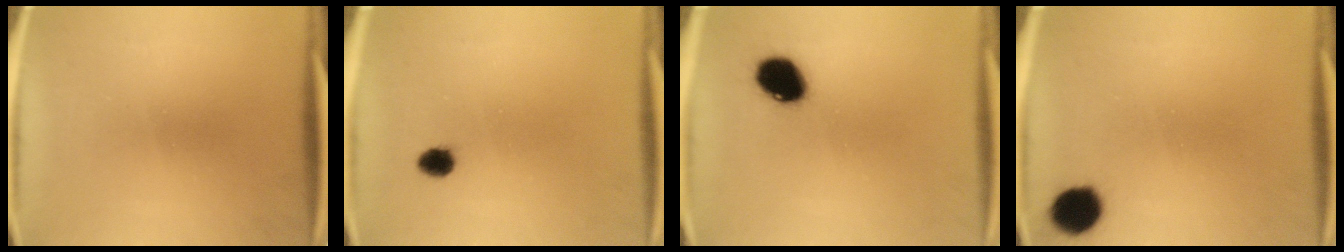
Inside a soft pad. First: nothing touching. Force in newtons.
{"total": 2.5}
{"total": 8.9}
{"total": 8.4}